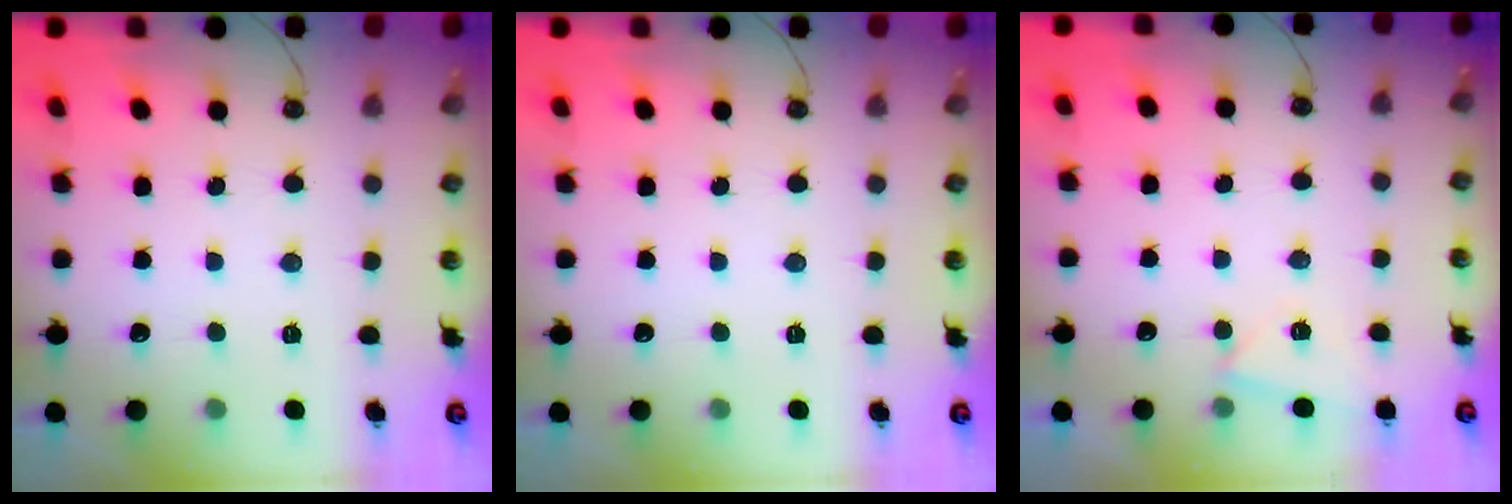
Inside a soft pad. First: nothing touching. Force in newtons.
{"total": 0.0}
{"total": 3.9, "press": 2.7, "slide": 2.8}